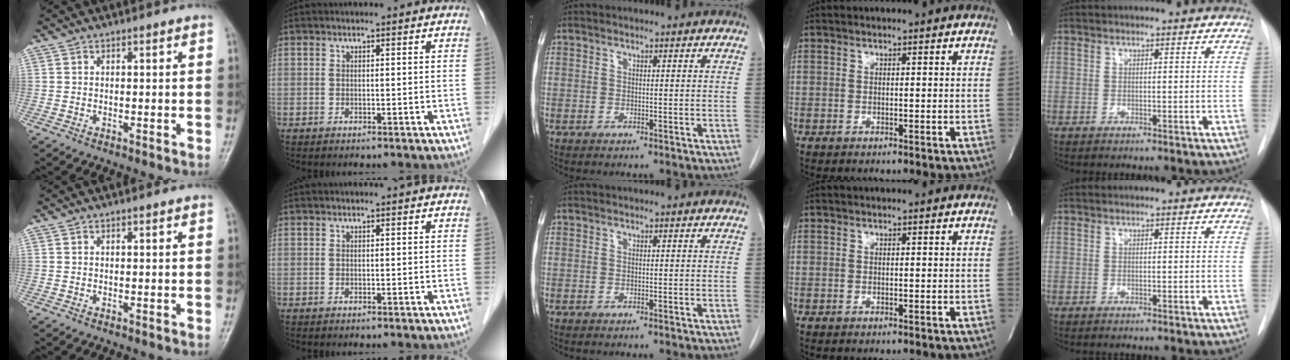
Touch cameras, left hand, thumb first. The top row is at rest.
{}